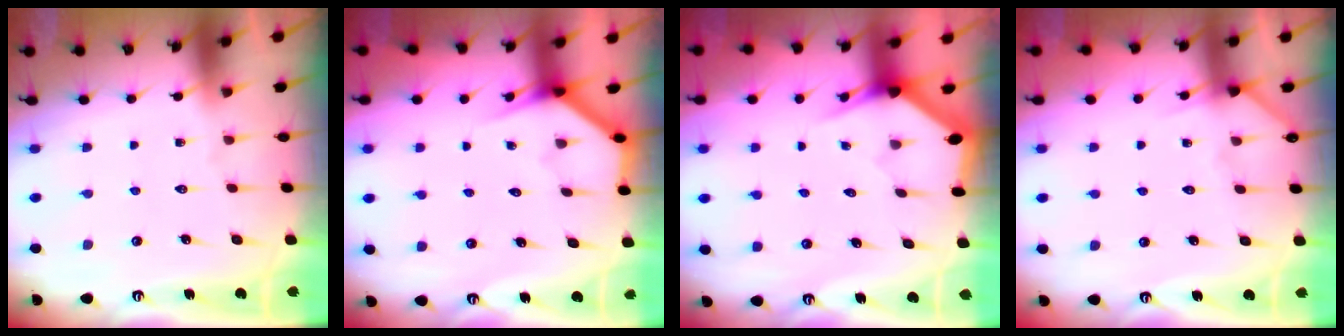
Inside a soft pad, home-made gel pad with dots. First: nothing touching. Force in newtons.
{"total": 3.7, "press": 3.7, "slide": 0.4}
{"total": 2.9, "press": 2.9, "slide": 0.1}
{"total": 5.1, "press": 5.1, "slide": 0.5}